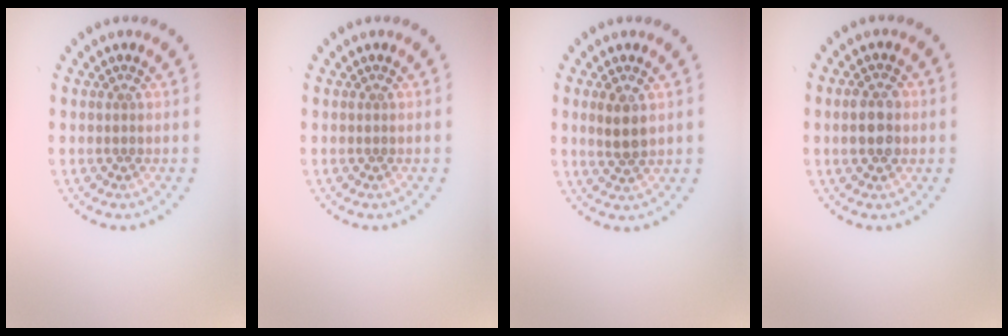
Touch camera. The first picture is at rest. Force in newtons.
{"total": 0.0}
{"total": 2.6, "press": 2.5, "slide": 0.8}
{"total": 2.9, "press": 2.9, "slide": 0.2}